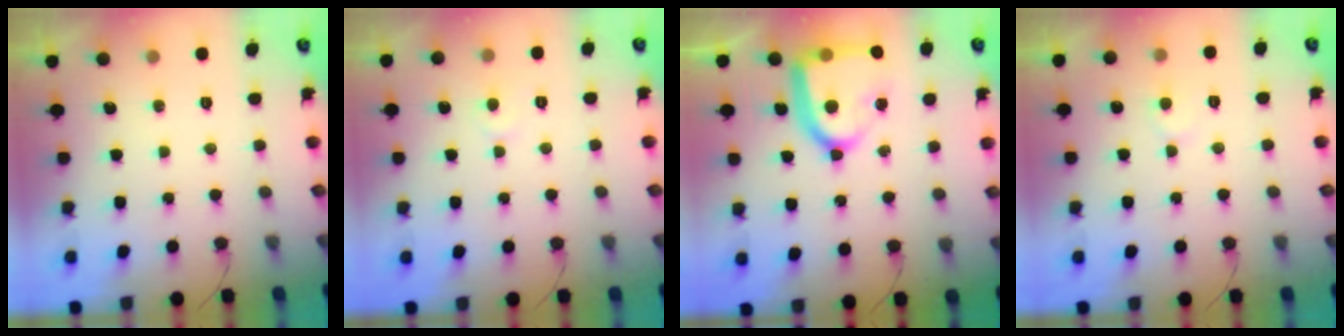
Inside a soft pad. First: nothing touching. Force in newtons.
{"total": 4.5, "press": 4.4, "slide": 0.4}
{"total": 17.7, "press": 17.6, "slide": 1.4}
{"total": 4.7, "press": 4.7, "slide": 0.4}